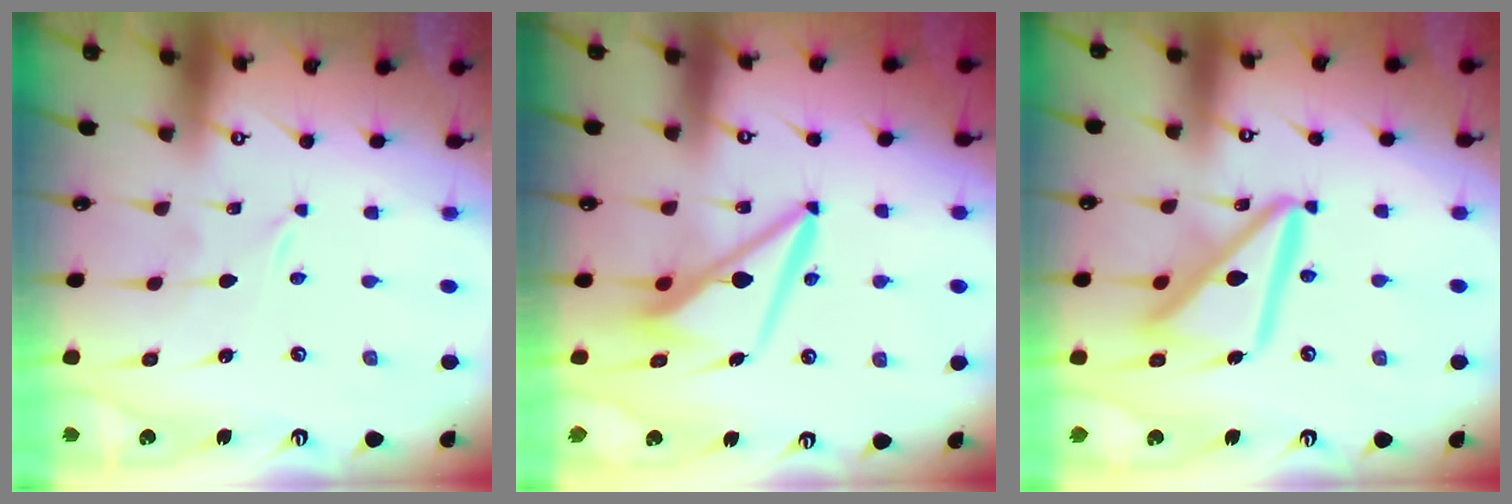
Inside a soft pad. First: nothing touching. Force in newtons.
{"total": 9.7, "press": 9.6, "slide": 1.6}
{"total": 14.5, "press": 14.4, "slide": 1.7}